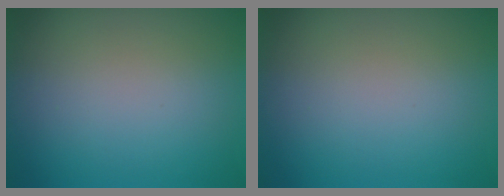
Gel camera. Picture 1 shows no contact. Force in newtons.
{"total": 0.0}